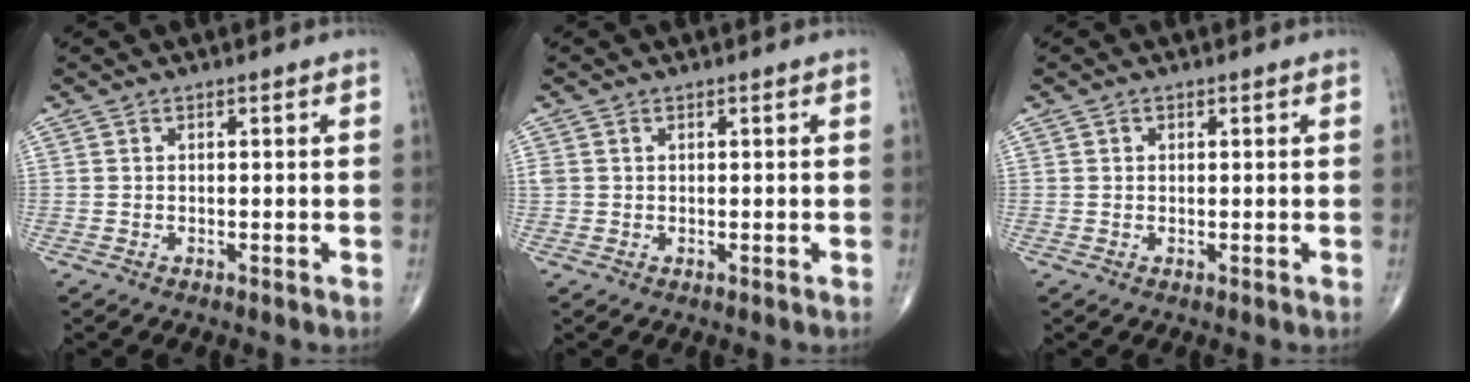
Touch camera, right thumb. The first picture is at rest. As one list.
[{"total": 0.7, "force": [0.2, 0.6, 0.2], "torque": [0.002, 0.001, 0.003]}, {"total": 0.8, "force": [0.3, 0.7, 0.2], "torque": [0.001, 0.000, 0.004]}]